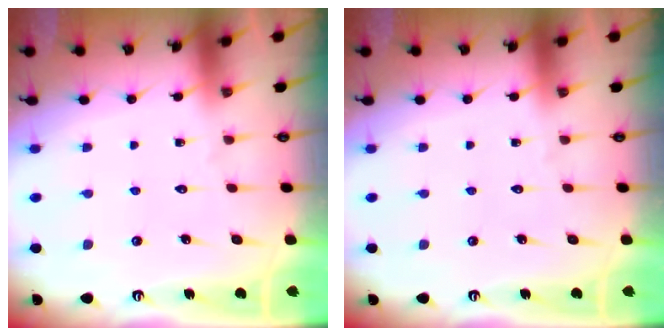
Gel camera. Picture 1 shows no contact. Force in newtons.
{"total": 0.0}